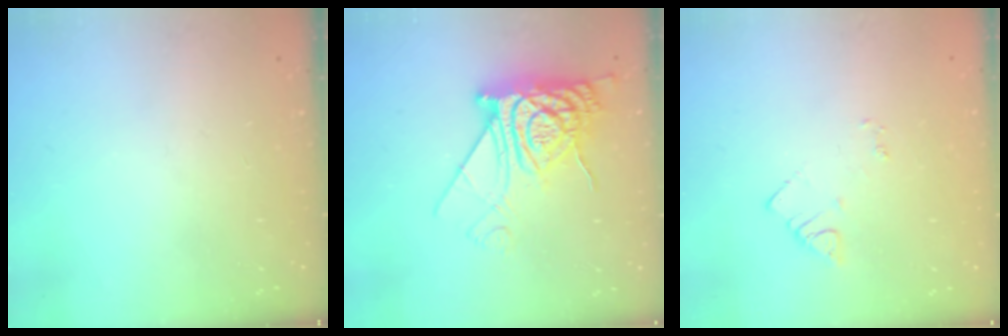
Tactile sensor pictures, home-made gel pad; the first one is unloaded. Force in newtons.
{"total": 13.5, "press": 13.5, "slide": 1.2}
{"total": 3.6, "press": 3.6, "slide": 0.4}